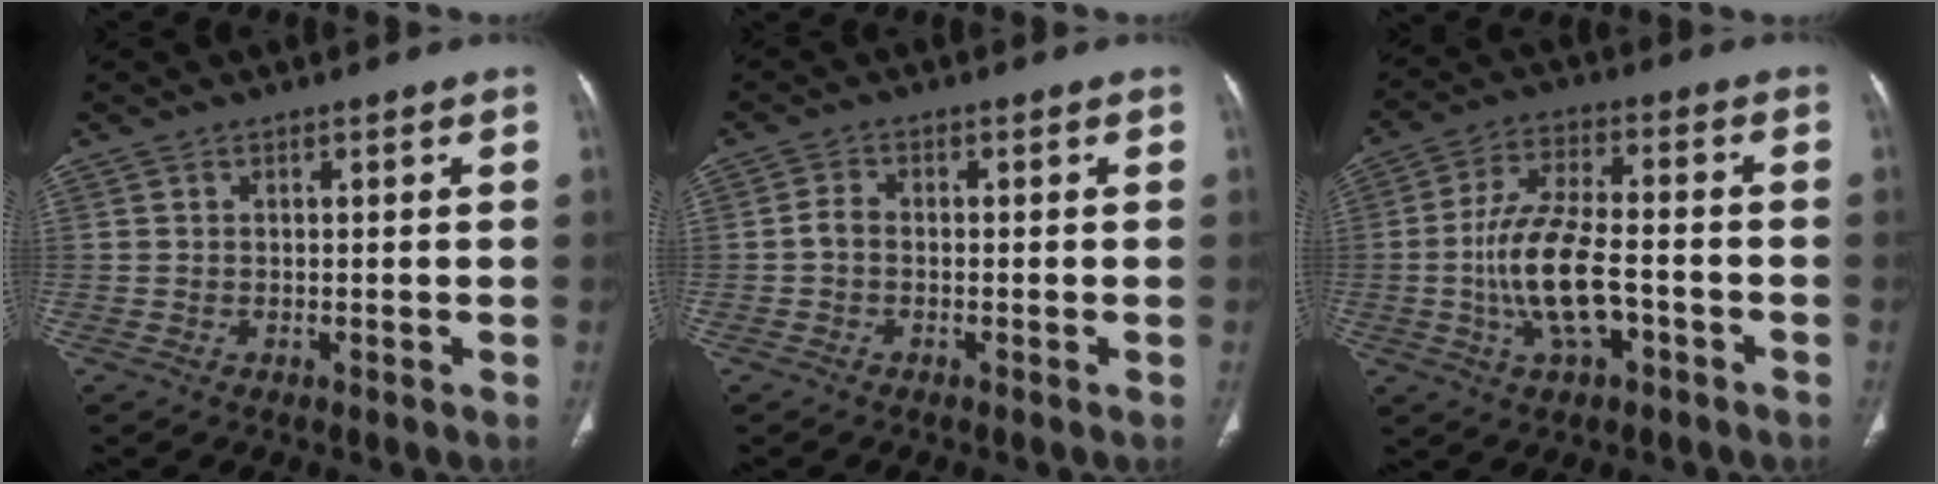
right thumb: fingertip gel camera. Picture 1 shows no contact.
{"total": 1.9, "force": [-0.6, 1.3, 1.4], "torque": [-0.026, 0.005, -0.017]}
{"total": 12.5, "force": [-3.3, 5.6, 10.7], "torque": [-0.209, 0.024, -0.061]}